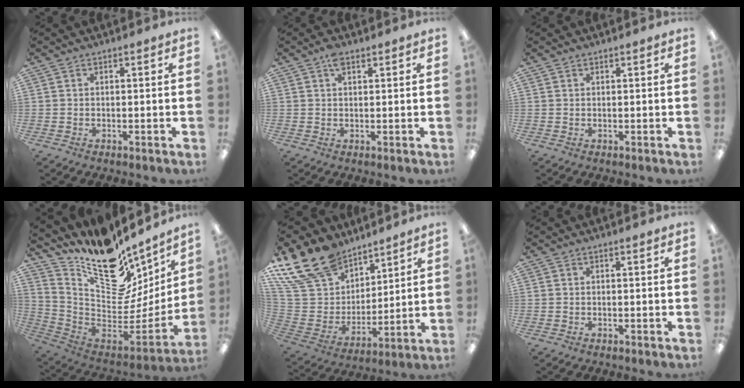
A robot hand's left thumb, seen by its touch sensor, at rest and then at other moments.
{"total": 3.0, "force": [1.9, 1.5, 1.9], "torque": [-0.034, 0.000, 0.031]}
{"total": 0.6, "force": [0.5, 0.2, 0.1], "torque": [-0.002, 0.002, 0.010]}
{"total": 19.1, "force": [12.8, 9.6, 10.5], "torque": [-0.153, -0.123, 0.221]}
{"total": 21.0, "force": [15.2, 12.3, 7.8], "torque": [-0.177, -0.088, 0.291]}
{"total": 0.0}